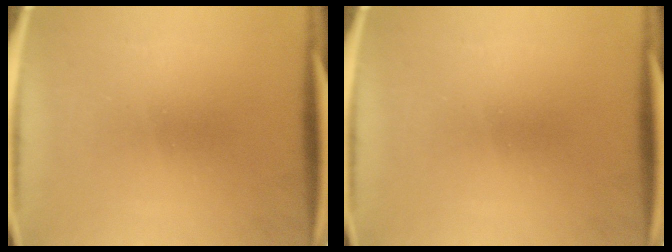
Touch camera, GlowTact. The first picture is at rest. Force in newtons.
{"total": 0.0}